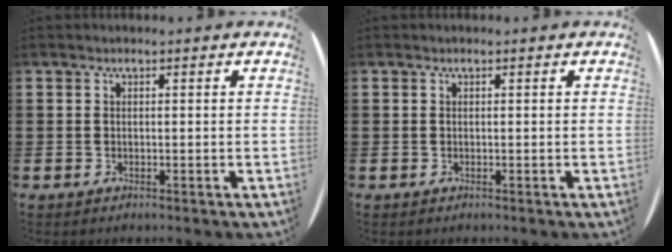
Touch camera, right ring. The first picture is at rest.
{"total": 0.0}